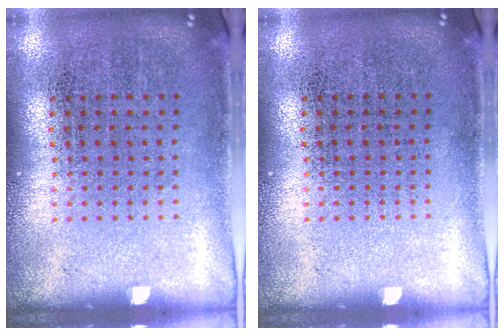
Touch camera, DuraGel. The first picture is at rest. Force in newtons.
{"total": 0.0}